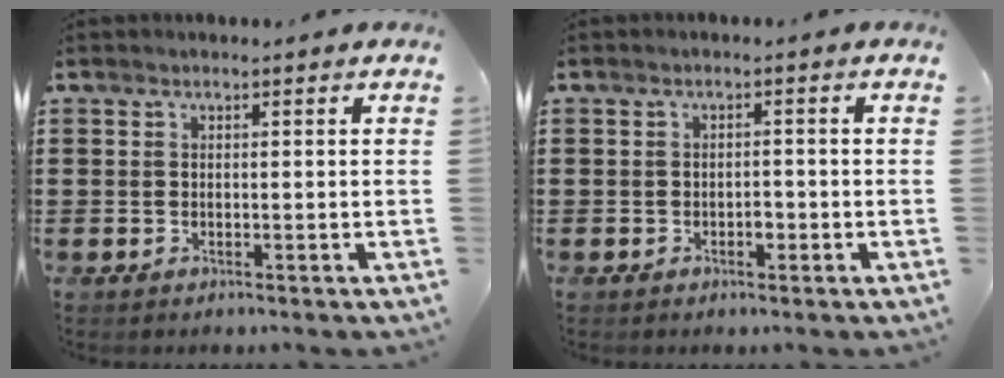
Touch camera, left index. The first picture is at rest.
{"total": 1.4, "force": [-0.5, 0.7, 1.0], "torque": [-0.022, 0.000, -0.011]}